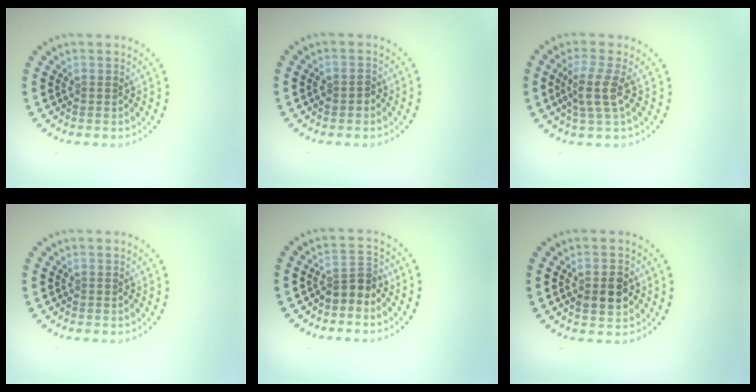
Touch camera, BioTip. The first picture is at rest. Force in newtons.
{"total": 1.1, "press": 1.1, "slide": 0.3}
{"total": 2.9, "press": 2.3, "slide": 1.8}
{"total": 0.0}
{"total": 2.3, "press": 1.8, "slide": 1.5}
{"total": 2.7, "press": 2.7, "slide": 0.2}